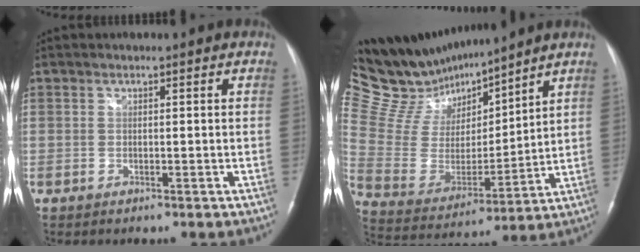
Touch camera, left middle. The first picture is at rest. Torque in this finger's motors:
{"motor_torque": [-0.26, -0.36, -0.17, -0.12]}